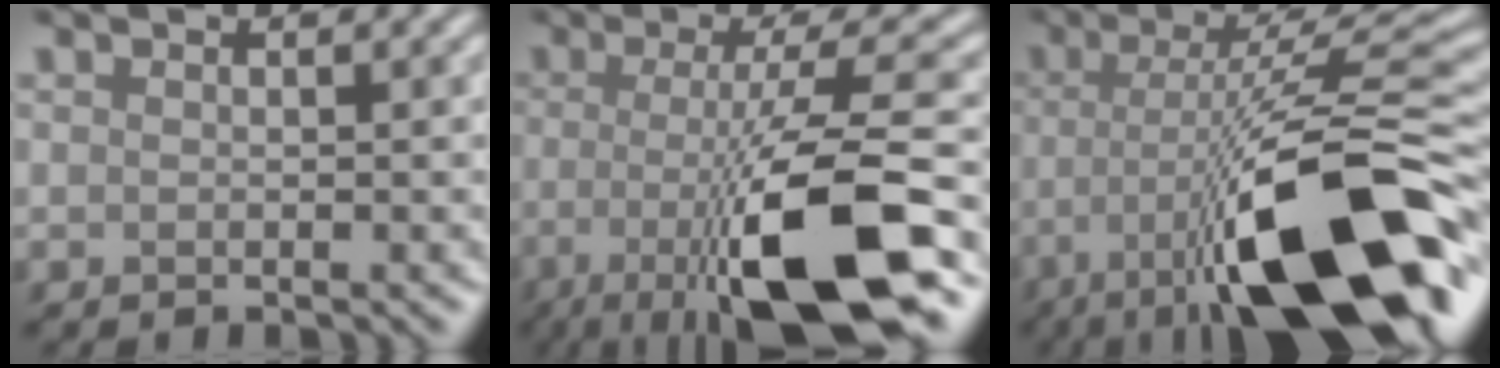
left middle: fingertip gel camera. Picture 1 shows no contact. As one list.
[{"total": 12.0, "force": [-4.6, 2.6, 10.7], "torque": [-0.163, 0.005, -0.086]}, {"total": 15.0, "force": [-6.3, 3.9, 13.0], "torque": [-0.216, -0.001, -0.104]}]